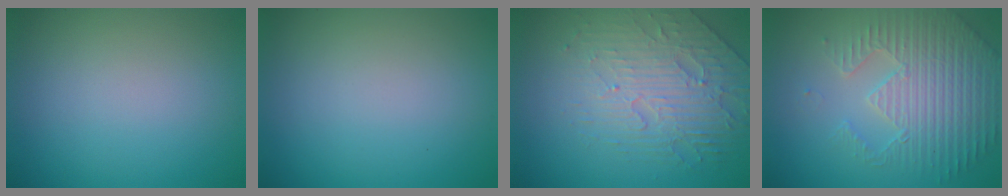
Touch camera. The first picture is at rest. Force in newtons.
{"total": 0.0}
{"total": 4.3, "press": 4.0, "slide": 1.7}
{"total": 5.0, "press": 4.6, "slide": 1.9}